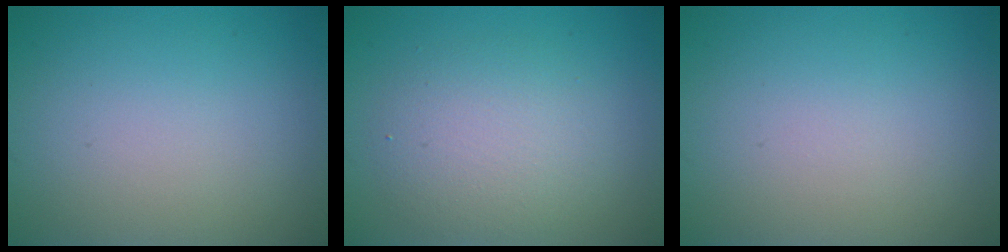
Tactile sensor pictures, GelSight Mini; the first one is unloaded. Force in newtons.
{"total": 2.5, "press": 2.5, "slide": 0.4}
{"total": 0.0}